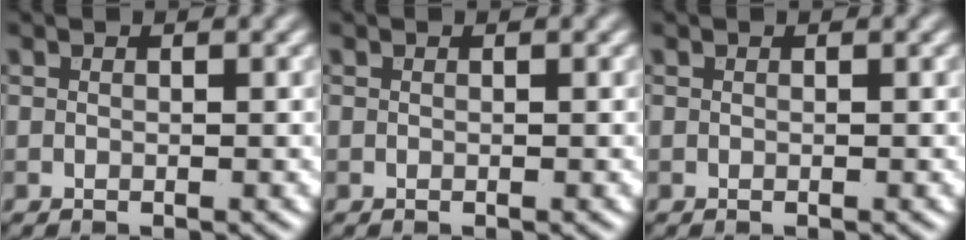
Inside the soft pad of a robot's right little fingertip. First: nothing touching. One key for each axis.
{"total": 0.0}
{"total": 0.0}